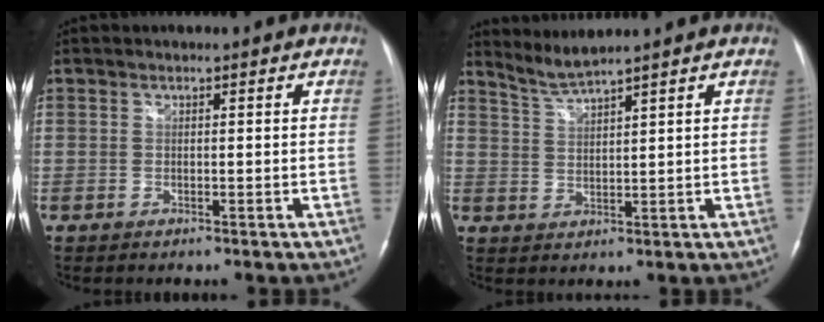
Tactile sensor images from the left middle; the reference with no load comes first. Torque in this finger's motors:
{"motor_torque": [-0.19, -0.12, -0.11, 0.00]}